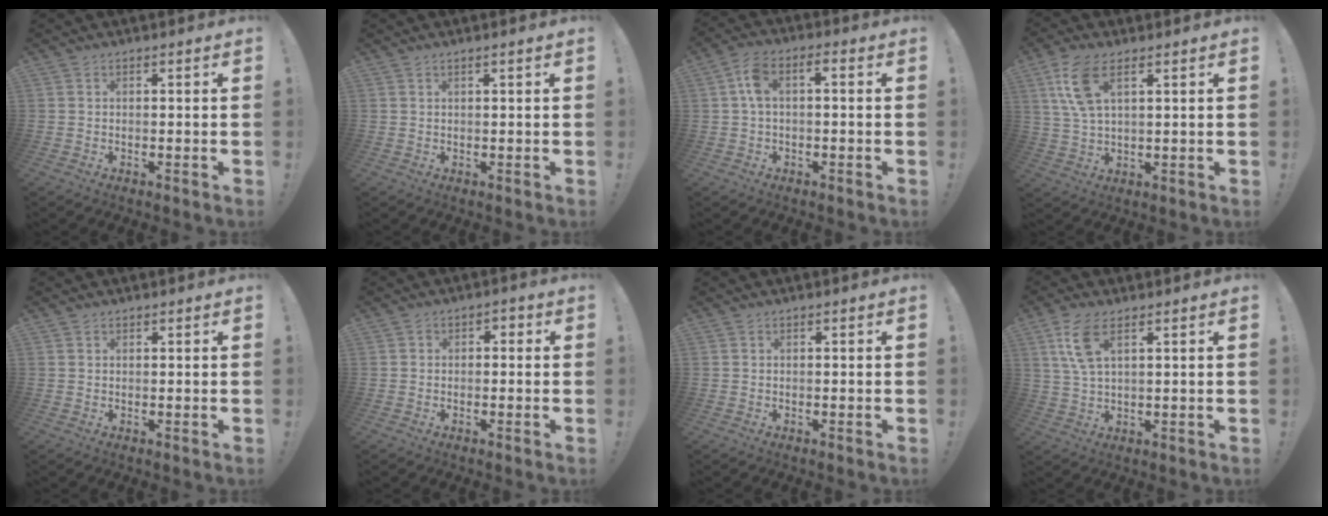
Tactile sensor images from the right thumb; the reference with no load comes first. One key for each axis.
{"total": 1.2, "fx": 0.7, "fy": -0.2, "fz": 0.9, "tx": -0.010, "ty": -0.003, "tz": 0.009}
{"total": 6.3, "fx": -0.2, "fy": 3.3, "fz": 5.4, "tx": -0.112, "ty": 0.006, "tz": -0.002}
{"total": 9.5, "fx": 4.2, "fy": 4.0, "fz": 7.5, "tx": -0.157, "ty": -0.003, "tz": 0.079}
{"total": 0.6, "fx": 0.6, "fy": 0.3, "fz": -0.1, "tx": 0.006, "ty": -0.003, "tz": 0.011}
{"total": 2.3, "fx": -1.5, "fy": 1.5, "fz": 1.0, "tx": -0.011, "ty": 0.010, "tz": -0.030}
{"total": 0.0}
{"total": 8.0, "fx": 3.6, "fy": 3.1, "fz": 6.5, "tx": -0.130, "ty": -0.001, "tz": 0.068}